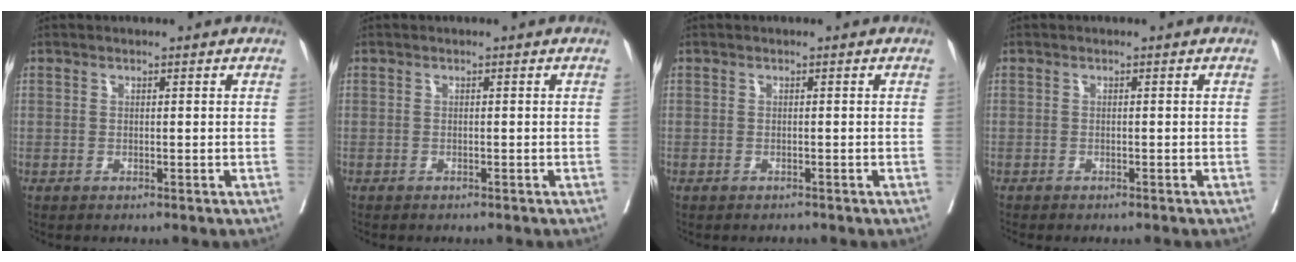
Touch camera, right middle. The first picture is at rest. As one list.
[{"total": 1.3, "force": [-1.1, 0.3, 0.5], "torque": [-0.010, -0.002, -0.015]}, {"total": 0.7, "force": [-0.6, 0.3, 0.3], "torque": [-0.007, -0.002, -0.009]}, {"total": 2.1, "force": [-1.9, 0.3, 0.8], "torque": [-0.013, -0.003, -0.024]}]